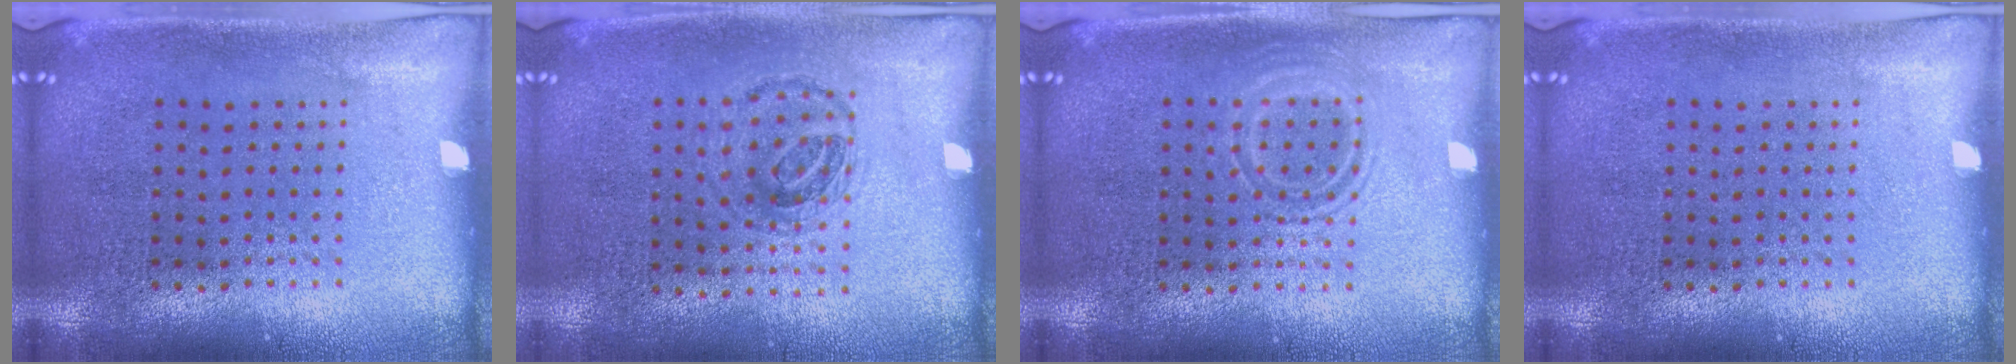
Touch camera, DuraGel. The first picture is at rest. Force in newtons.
{"total": 1.0, "press": 0.9, "slide": 0.3}
{"total": 1.0, "press": 1.0, "slide": 0.2}
{"total": 0.0}